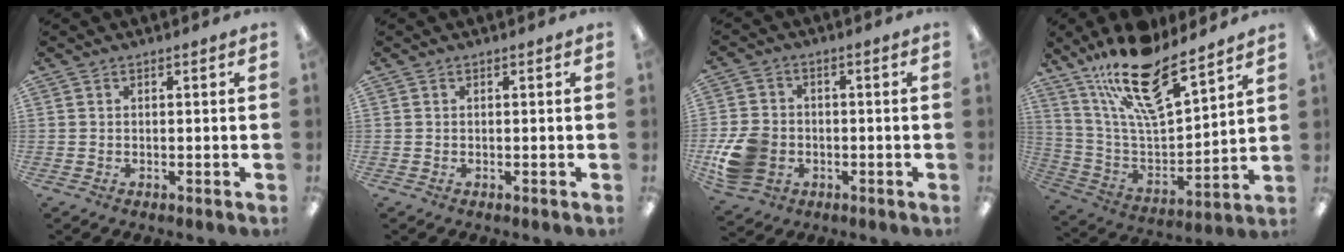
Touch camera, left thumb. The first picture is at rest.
{"total": 0.0}
{"total": 10.2, "force": [-2.8, 8.1, 5.6], "torque": [-0.120, 0.018, -0.046]}
{"total": 20.5, "force": [14.9, 6.9, 12.3], "torque": [-0.221, -0.092, 0.260]}